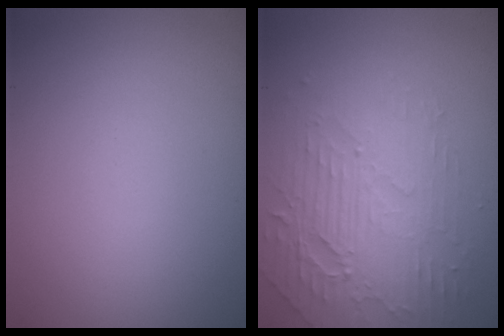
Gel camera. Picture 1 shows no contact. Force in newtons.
{"total": 4.1, "press": 3.7, "slide": 1.8}